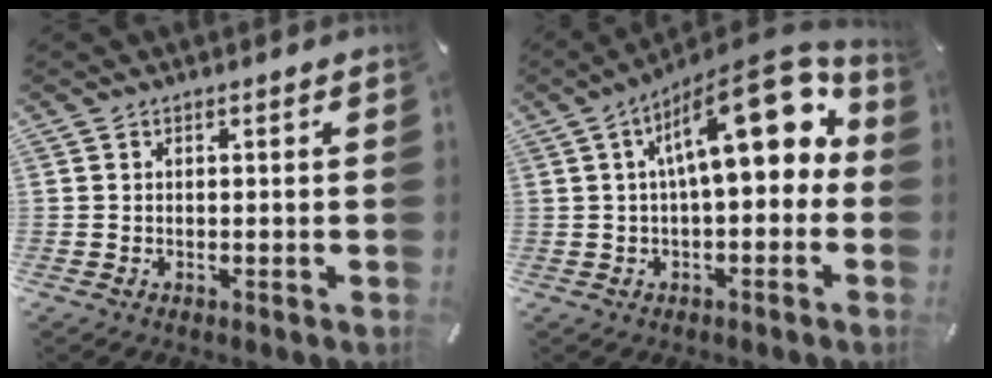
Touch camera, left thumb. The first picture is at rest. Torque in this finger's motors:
{"motor_torque": [0.53, 1.29, 1.91, -0.87, 0.52]}